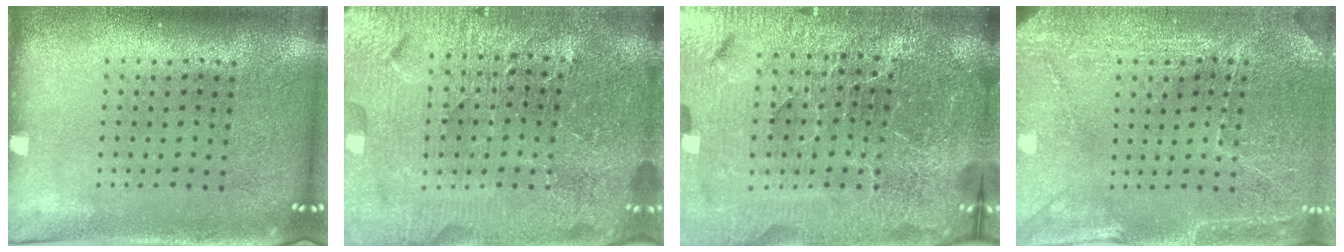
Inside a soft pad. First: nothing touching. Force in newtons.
{"total": 5.4, "press": 5.0, "slide": 2.2}
{"total": 6.9, "press": 6.0, "slide": 3.4}
{"total": 2.9, "press": 2.9, "slide": 0.2}